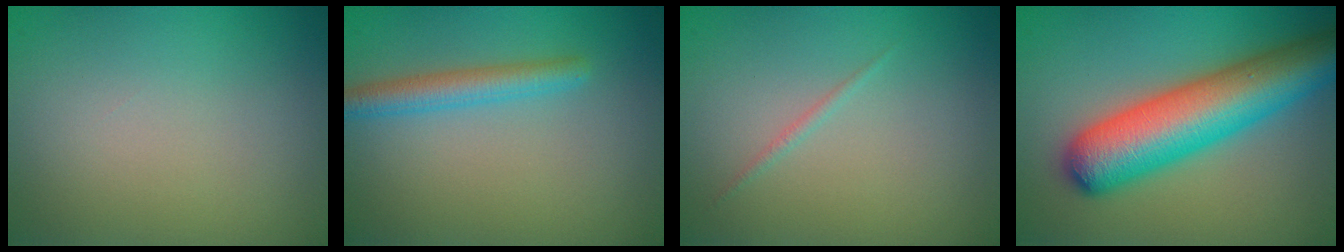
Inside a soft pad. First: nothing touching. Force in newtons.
{"total": 2.7, "press": 2.7, "slide": 0.1}
{"total": 0.6, "press": 0.6, "slide": 0.0}
{"total": 9.7, "press": 9.7, "slide": 0.3}